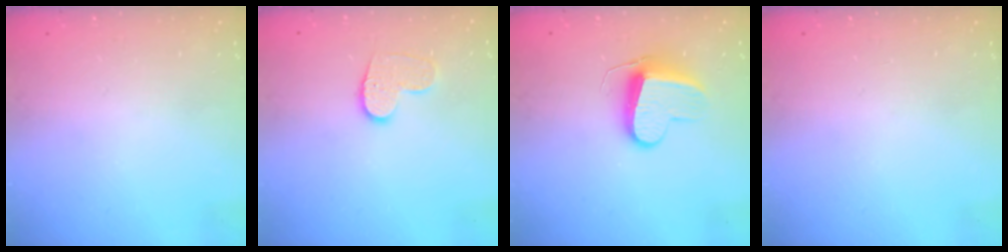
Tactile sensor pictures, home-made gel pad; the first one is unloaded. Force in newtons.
{"total": 9.2, "press": 9.2, "slide": 0.3}
{"total": 9.4, "press": 9.4, "slide": 0.2}
{"total": 0.0}